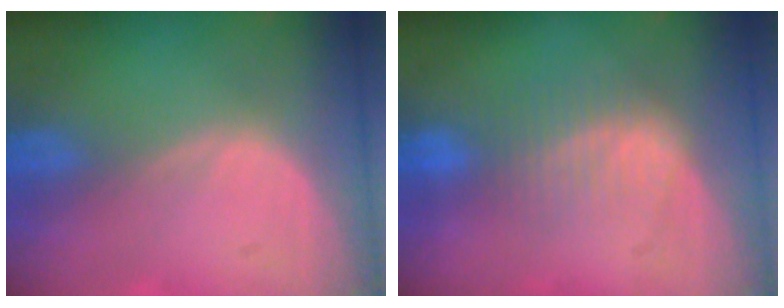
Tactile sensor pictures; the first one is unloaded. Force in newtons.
{"total": 7.2, "press": 6.2, "slide": 3.8}